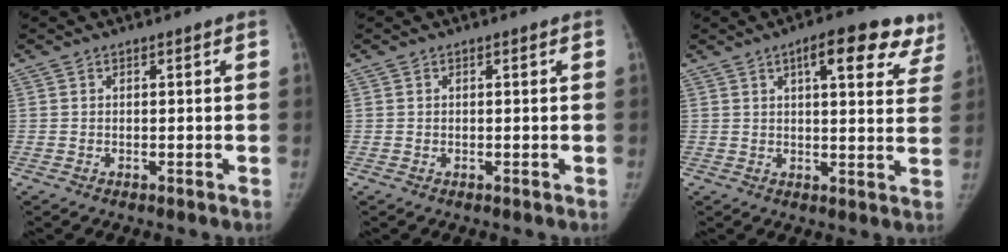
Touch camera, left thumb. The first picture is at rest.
{"total": 0.0}
{"total": 14.4, "force": [8.4, 5.1, 10.5], "torque": [-0.095, -0.020, 0.095]}